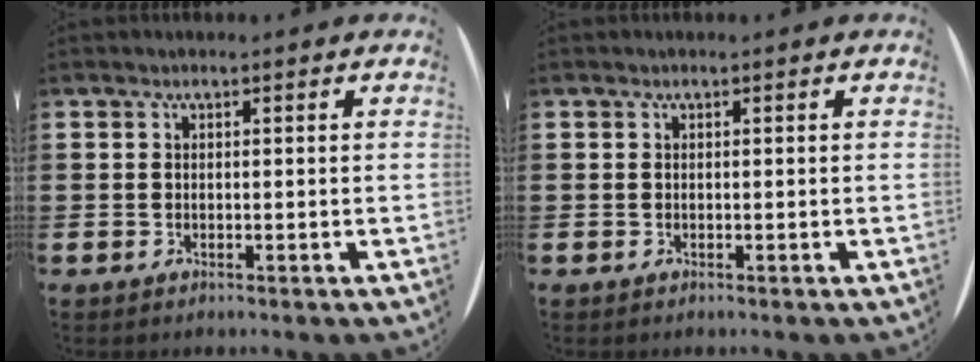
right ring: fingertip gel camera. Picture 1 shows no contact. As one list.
[{"total": 0.0}]